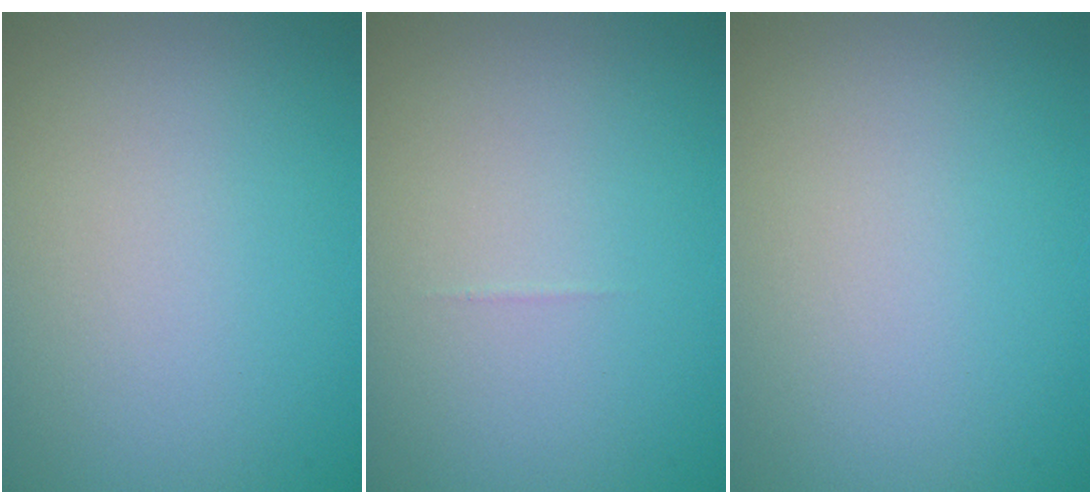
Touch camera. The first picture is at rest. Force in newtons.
{"total": 0.0}
{"total": 0.0}